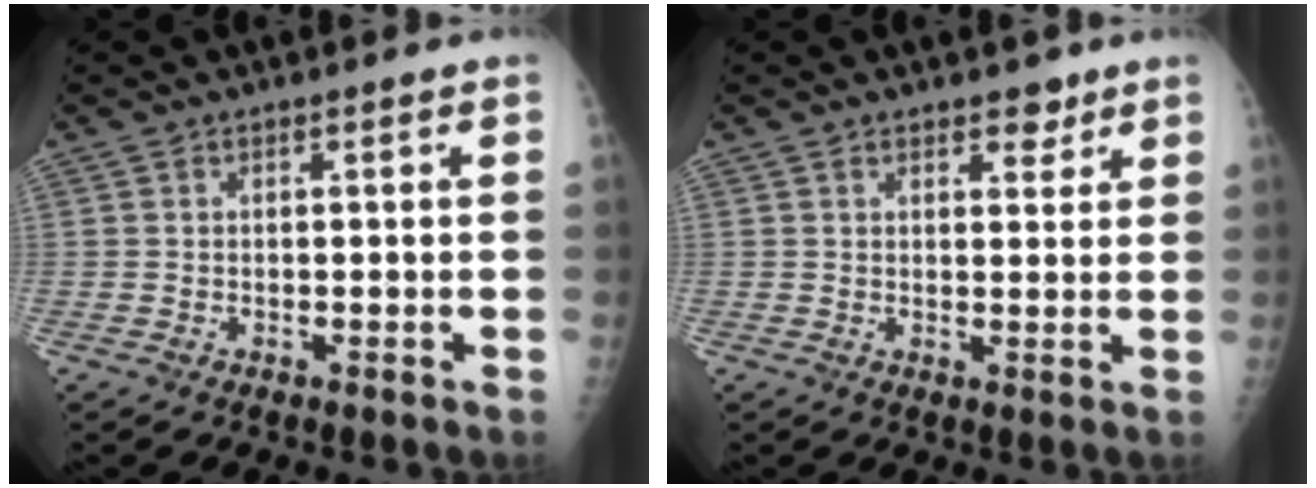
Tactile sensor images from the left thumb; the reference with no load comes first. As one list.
[{"total": 3.2, "force": [2.3, 1.7, 1.5], "torque": [0.001, -0.013, 0.033]}]